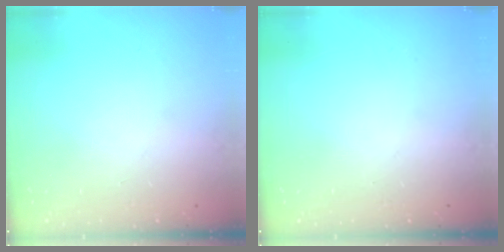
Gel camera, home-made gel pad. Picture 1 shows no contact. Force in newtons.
{"total": 0.0}